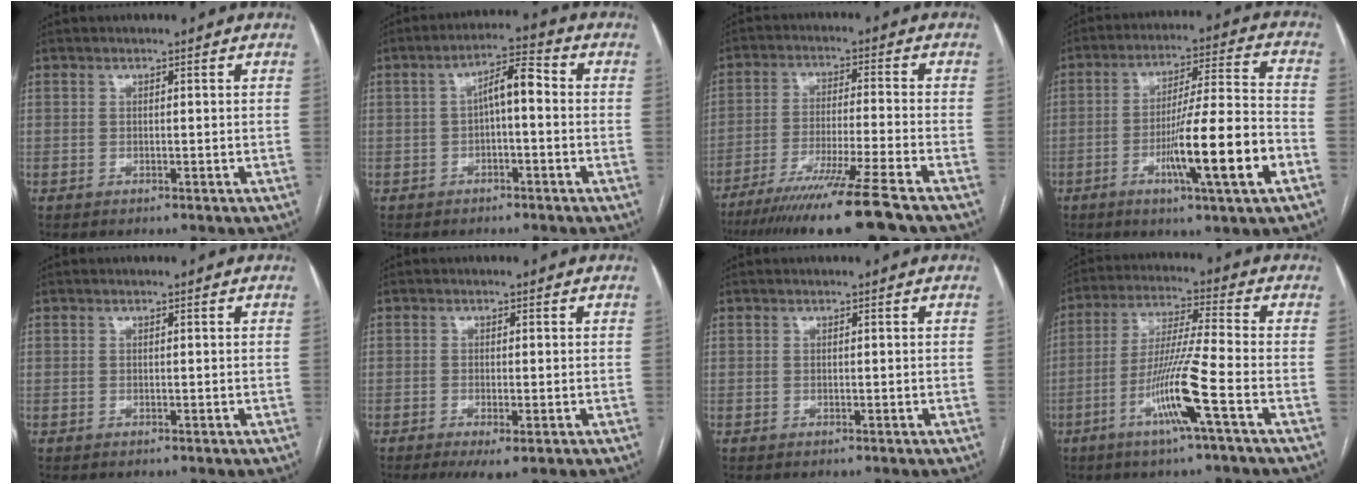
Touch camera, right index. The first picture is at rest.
{"total": 5.7, "force": [-0.1, 1.6, 5.5], "torque": [-0.092, 0.029, -0.002]}
{"total": 15.3, "force": [-11.7, -1.6, 9.8], "torque": [-0.166, -0.052, -0.192]}
{"total": 15.2, "force": [-5.5, -0.1, 14.1], "torque": [-0.238, -0.007, -0.090]}
{"total": 0.0}
{"total": 3.6, "force": [-1.8, 0.7, 3.0], "torque": [-0.052, -0.011, -0.025]}
{"total": 0.0}
{"total": 11.2, "force": [-4.7, -1.2, 10.0], "torque": [-0.198, -0.009, -0.094]}